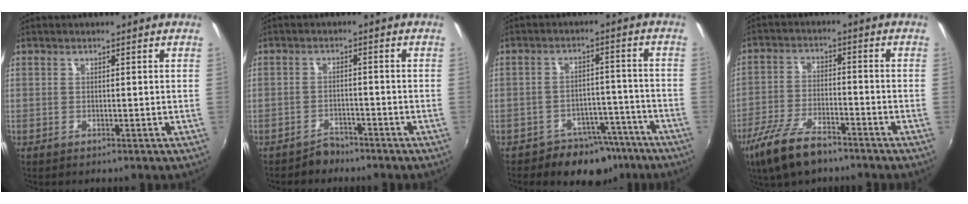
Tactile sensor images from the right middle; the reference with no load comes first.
{"total": 3.1, "force": [-2.7, 1.5, 0.1], "torque": [-0.010, 0.006, -0.043]}
{"total": 9.7, "force": [-7.1, 6.2, 2.4], "torque": [-0.034, 0.030, -0.082]}
{"total": 11.7, "force": [-8.4, 4.1, 7.0], "torque": [-0.160, -0.022, -0.156]}